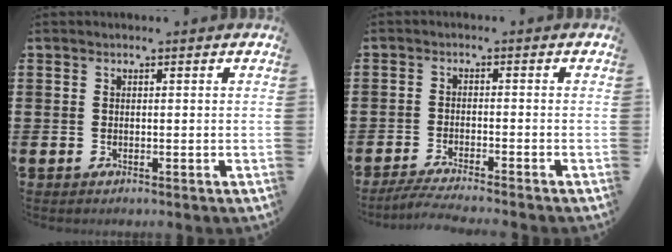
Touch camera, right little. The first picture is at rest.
{"total": 2.7, "force": [-2.4, -0.3, 1.1], "torque": [-0.015, -0.001, -0.046]}